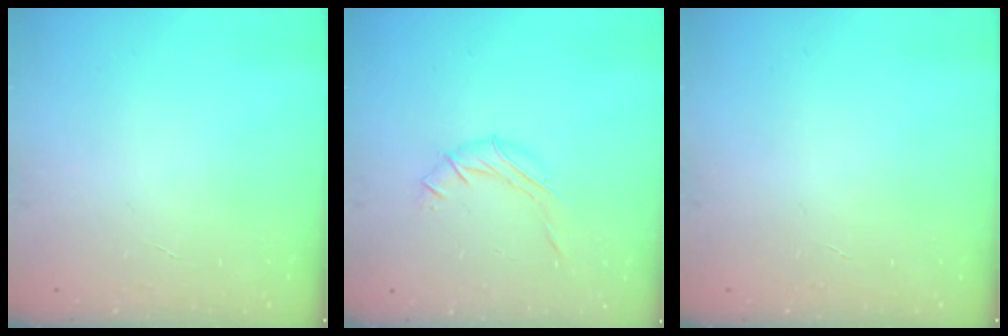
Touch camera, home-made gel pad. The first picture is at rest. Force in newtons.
{"total": 5.8, "press": 5.8, "slide": 0.8}
{"total": 0.0}